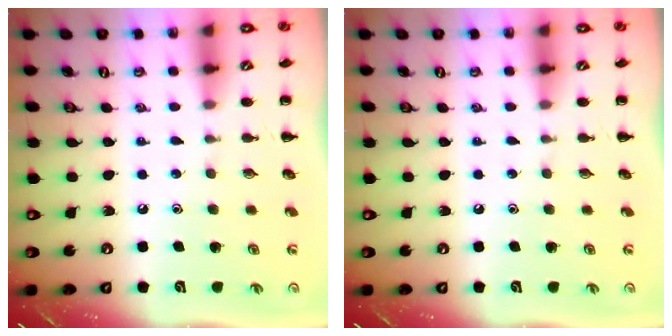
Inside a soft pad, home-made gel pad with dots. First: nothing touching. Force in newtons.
{"total": 0.0}